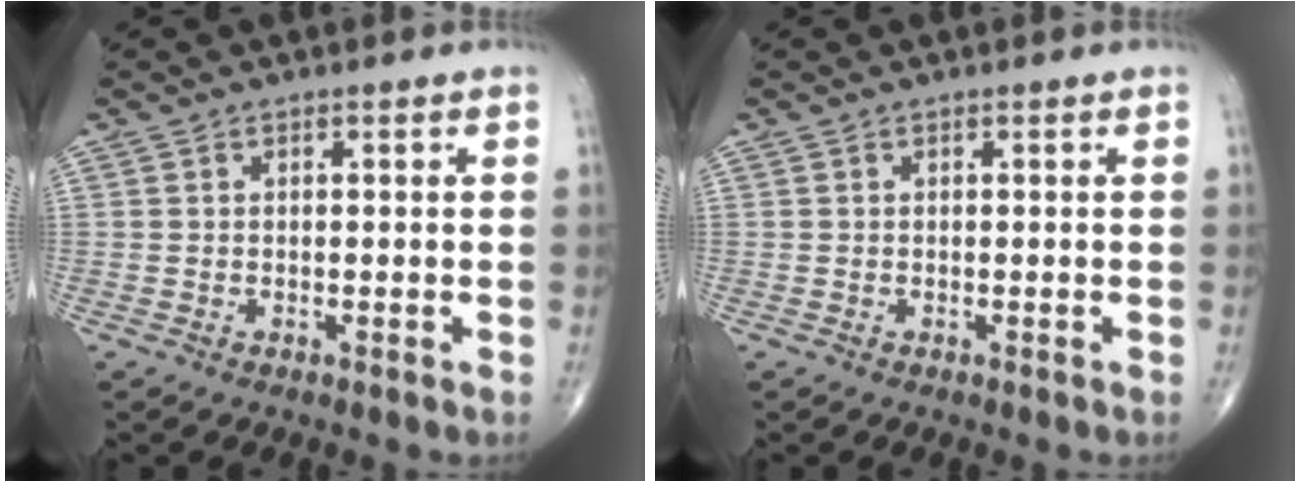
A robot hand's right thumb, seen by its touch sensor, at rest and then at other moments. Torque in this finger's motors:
{"motor_torque": [0.01, 0.01, 0.00, 0.00, 0.00]}